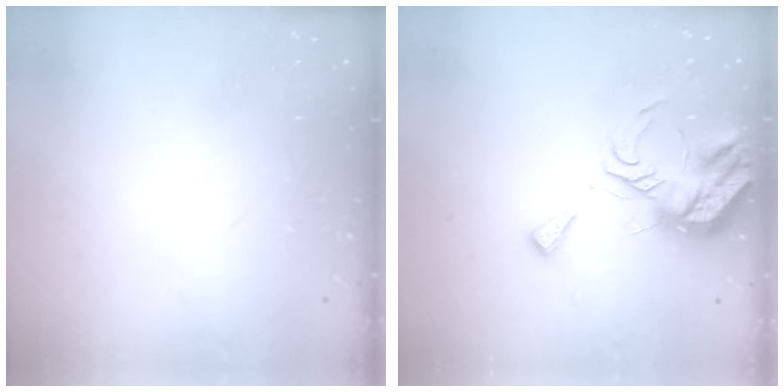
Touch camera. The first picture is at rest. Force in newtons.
{"total": 10.1, "press": 10.0, "slide": 1.2}